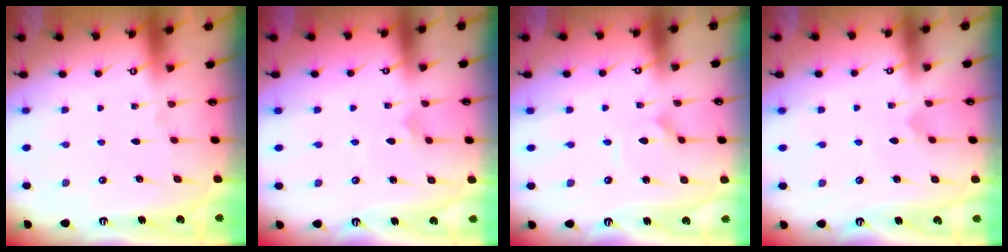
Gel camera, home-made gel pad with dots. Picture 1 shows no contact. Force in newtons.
{"total": 4.4, "press": 4.3, "slide": 0.4}
{"total": 3.5, "press": 3.5, "slide": 0.3}
{"total": 2.8, "press": 2.8, "slide": 0.3}